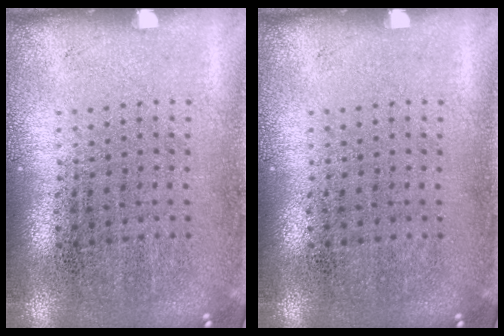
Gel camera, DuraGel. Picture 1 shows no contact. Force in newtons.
{"total": 0.0}